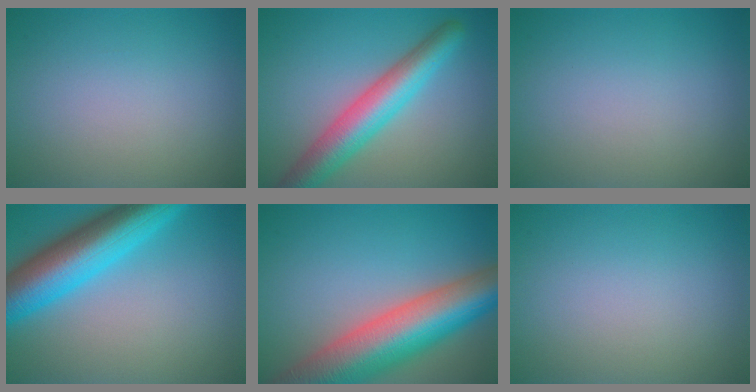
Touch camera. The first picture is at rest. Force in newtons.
{"total": 6.4, "press": 6.4, "slide": 0.3}
{"total": 0.0}
{"total": 10.2, "press": 10.2, "slide": 0.3}
{"total": 12.6, "press": 12.6, "slide": 0.5}
{"total": 0.0}